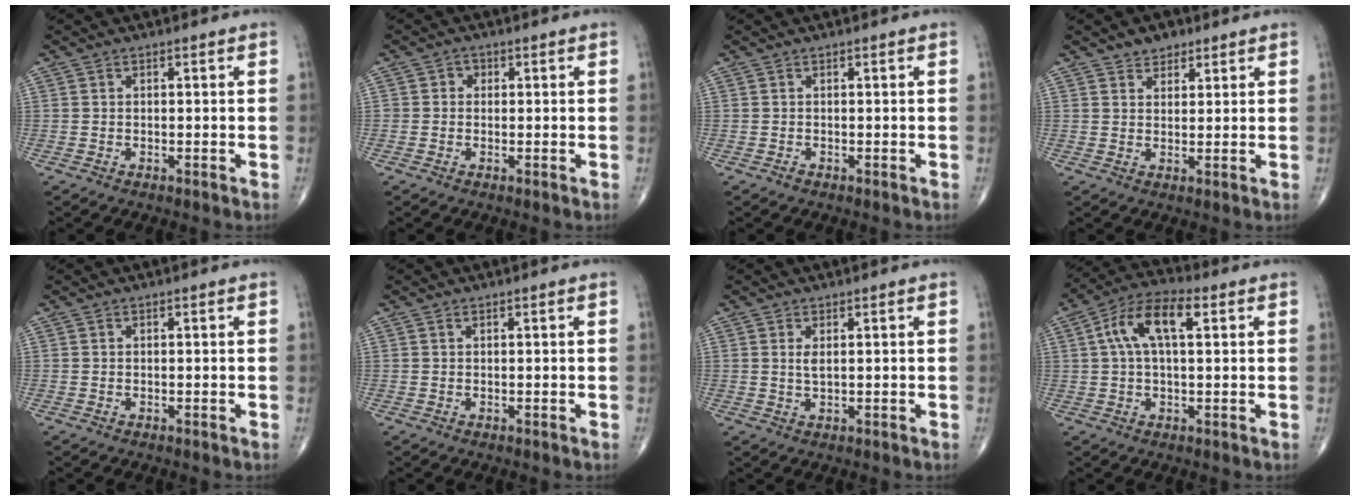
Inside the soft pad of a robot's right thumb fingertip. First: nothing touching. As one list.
[{"total": 1.5, "force": [0.2, 1.4, 0.5], "torque": [0.005, 0.004, -0.003]}, {"total": 0.0}, {"total": 3.6, "force": [2.5, 2.3, 1.3], "torque": [0.002, -0.013, 0.040]}, {"total": 0.0}, {"total": 0.0}, {"total": 1.8, "force": [0.6, 0.6, 1.6], "torque": [-0.032, -0.005, 0.015]}, {"total": 10.2, "force": [2.8, 4.5, 8.7], "torque": [-0.170, 0.029, 0.045]}]